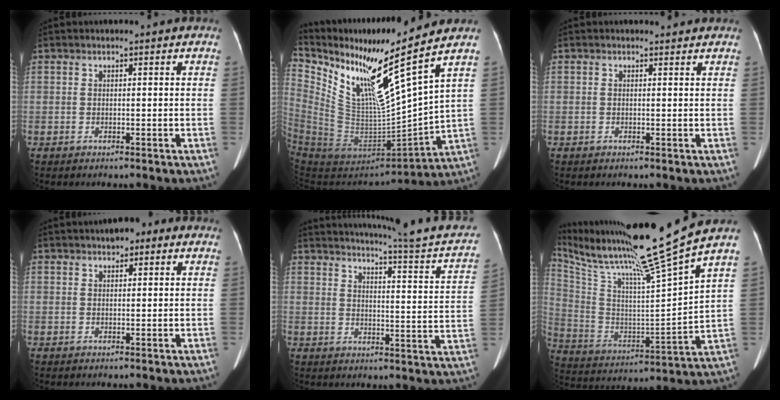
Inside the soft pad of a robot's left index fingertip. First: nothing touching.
{"total": 19.7, "force": [13.4, 1.2, 14.4], "torque": [-0.268, -0.018, 0.258]}
{"total": 1.0, "force": [0.9, 0.5, 0.0], "torque": [-0.010, 0.005, 0.010]}
{"total": 3.4, "force": [1.9, 1.7, 2.4], "torque": [-0.033, 0.016, 0.024]}
{"total": 19.5, "force": [17.4, -0.5, 8.7], "torque": [-0.129, -0.062, 0.203]}
{"total": 22.0, "force": [17.5, -2.4, 13.1], "torque": [-0.243, -0.037, 0.299]}